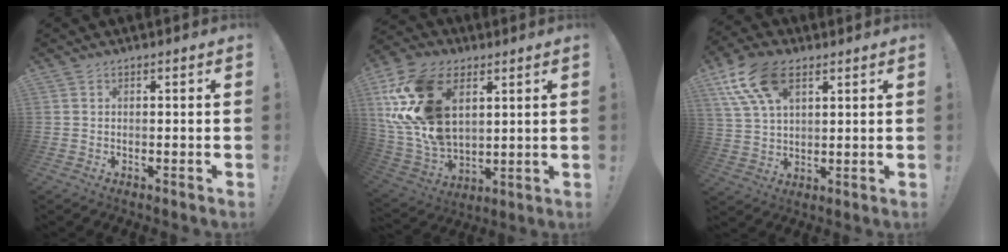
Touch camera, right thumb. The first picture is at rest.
{"total": 22.8, "force": [7.8, 14.9, 15.4], "torque": [-0.311, -0.029, 0.150]}
{"total": 14.2, "force": [6.9, 8.0, 9.5], "torque": [-0.180, -0.016, 0.129]}